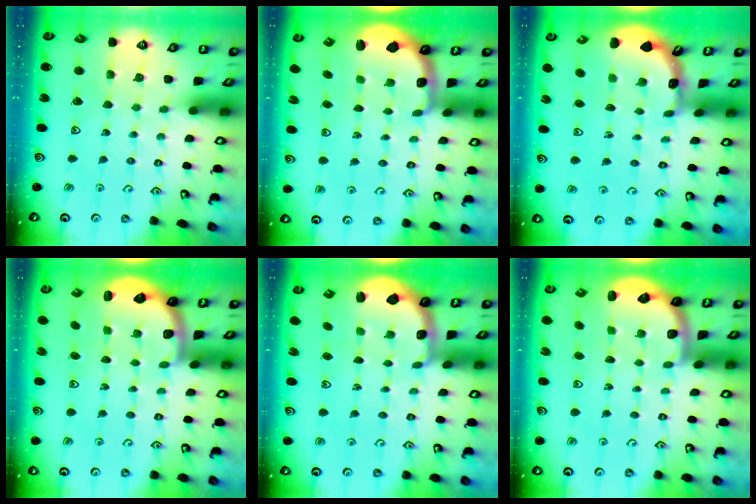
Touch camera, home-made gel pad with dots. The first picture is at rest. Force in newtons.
{"total": 2.5, "press": 1.5, "slide": 2.0}
{"total": 1.9, "press": 1.9, "slide": 0.1}
{"total": 2.2, "press": 2.1, "slide": 0.8}
{"total": 2.4, "press": 1.1, "slide": 2.2}
{"total": 2.2, "press": 2.0, "slide": 0.8}